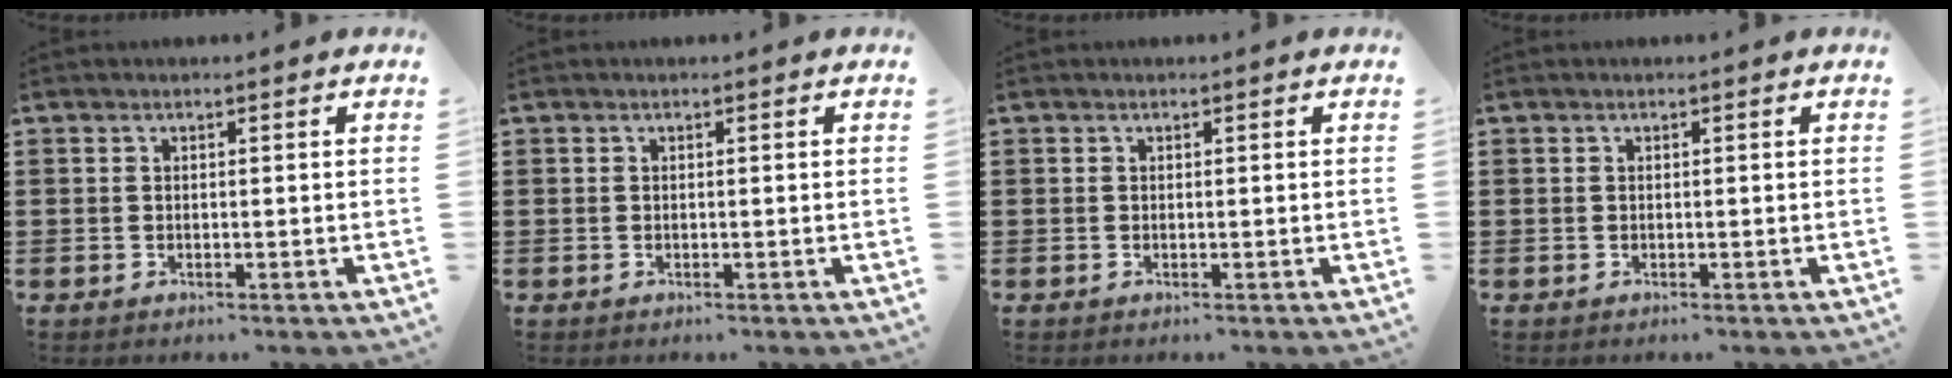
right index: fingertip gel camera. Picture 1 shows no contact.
{"total": 0.0}
{"total": 0.0}
{"total": 0.0}